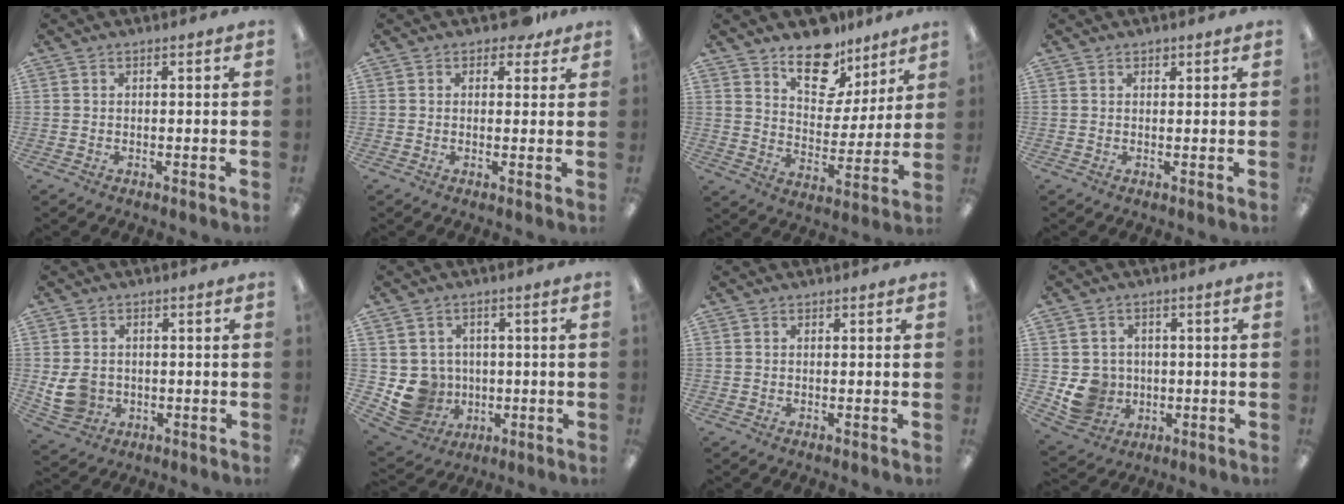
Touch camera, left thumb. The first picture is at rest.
{"total": 3.8, "force": [2.4, 2.2, 1.8], "torque": [-0.009, -0.007, 0.040]}
{"total": 13.7, "force": [10.4, 7.1, 5.3], "torque": [-0.072, -0.071, 0.189]}
{"total": 0.8, "force": [0.7, 0.4, 0.2], "torque": [0.003, -0.003, 0.011]}
{"total": 6.9, "force": [-0.6, 6.2, 3.0], "torque": [-0.063, 0.008, -0.006]}
{"total": 8.8, "force": [-0.9, 8.6, 1.8], "torque": [-0.070, 0.004, -0.003]}
{"total": 0.0}
{"total": 7.9, "force": [-0.9, 7.6, 2.0], "torque": [-0.055, 0.009, -0.005]}